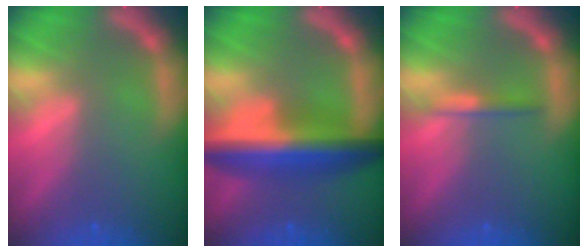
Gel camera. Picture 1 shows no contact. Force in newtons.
{"total": 9.0}
{"total": 1.4}